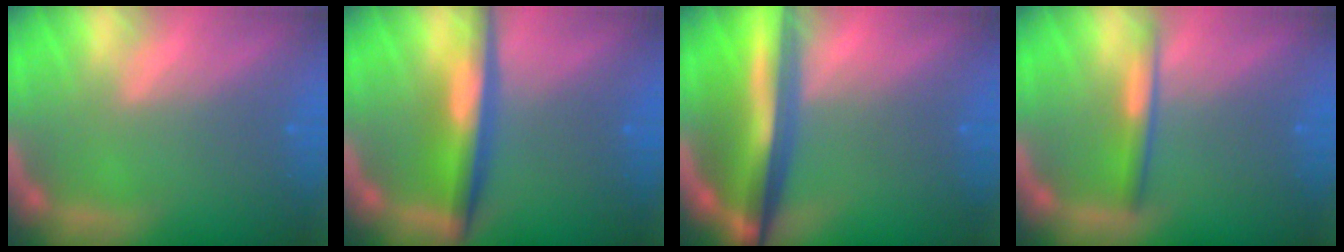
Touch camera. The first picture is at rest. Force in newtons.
{"total": 5.5}
{"total": 10.0}
{"total": 2.4}